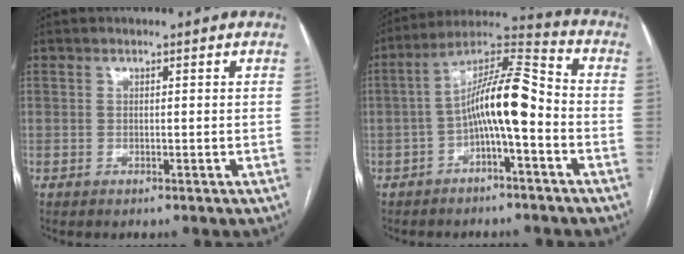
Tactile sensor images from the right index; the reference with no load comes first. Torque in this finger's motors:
{"motor_torque": [1.53, -0.21, 0.91, 0.21]}